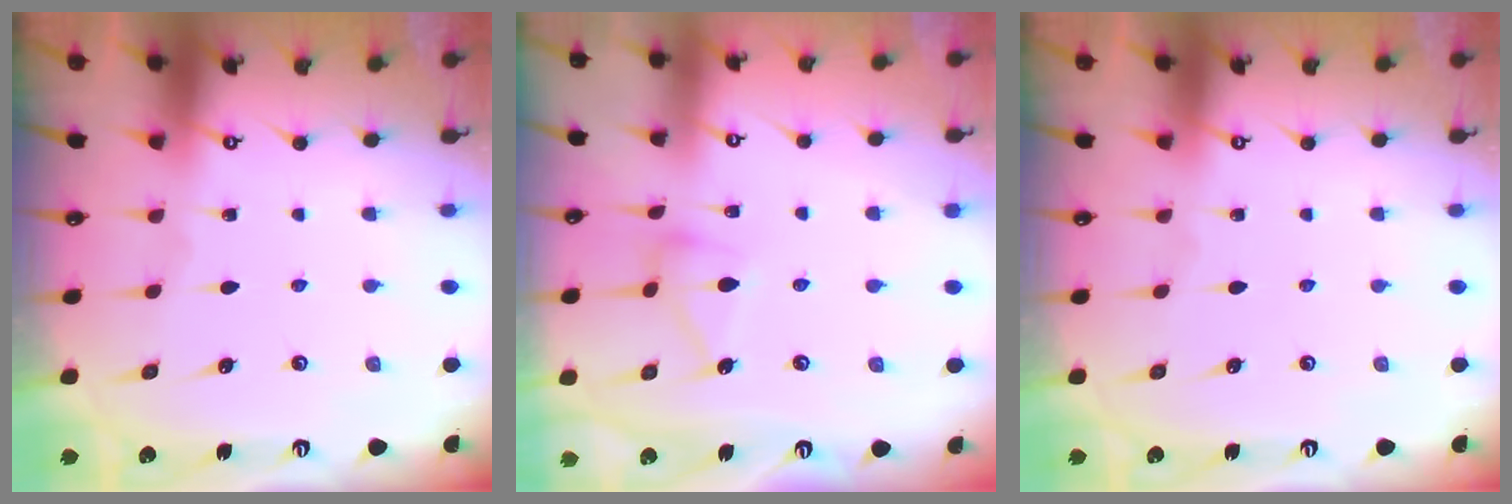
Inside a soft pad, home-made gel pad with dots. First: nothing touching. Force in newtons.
{"total": 10.1, "press": 10.1, "slide": 0.3}
{"total": 0.0}